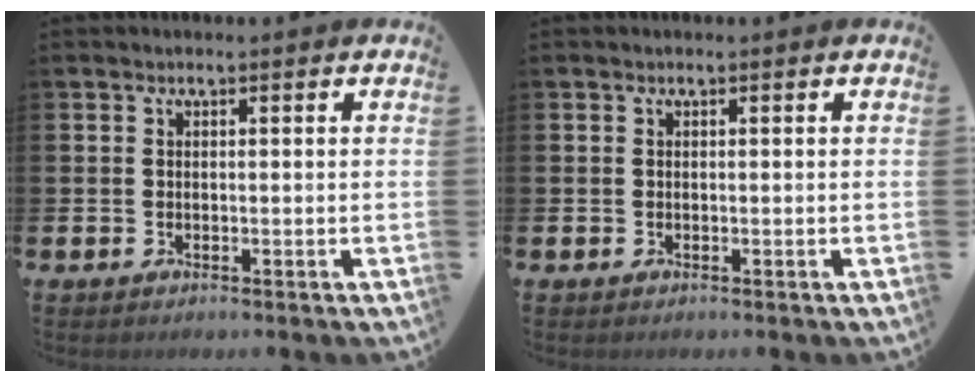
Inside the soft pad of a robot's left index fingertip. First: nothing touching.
{"total": 0.0}